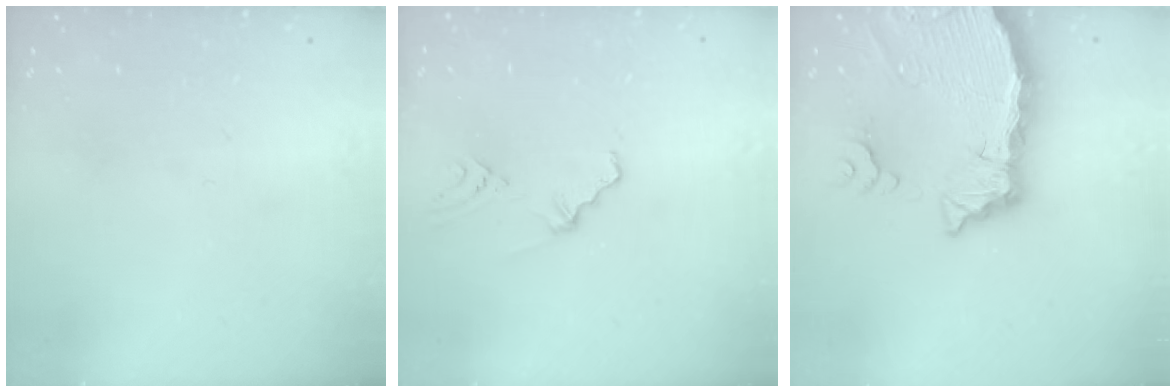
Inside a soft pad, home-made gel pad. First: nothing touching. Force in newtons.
{"total": 3.2, "press": 3.0, "slide": 1.0}
{"total": 12.0, "press": 11.9, "slide": 1.4}